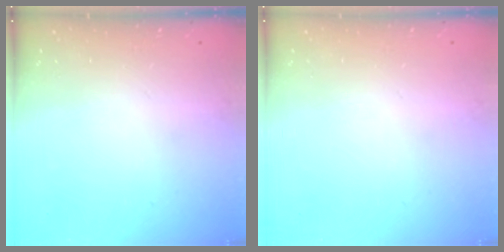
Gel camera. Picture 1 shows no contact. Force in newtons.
{"total": 0.0}